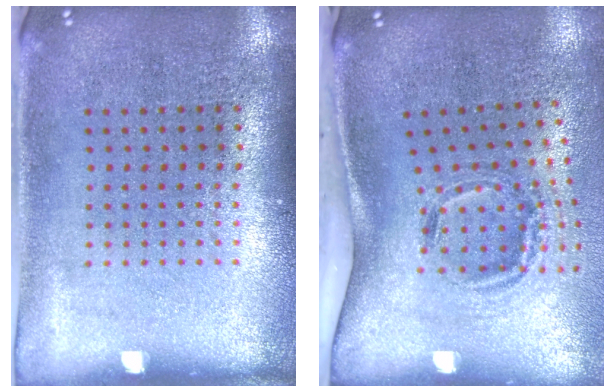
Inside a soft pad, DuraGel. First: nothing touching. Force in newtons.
{"total": 1.9, "press": 1.3, "slide": 1.3}